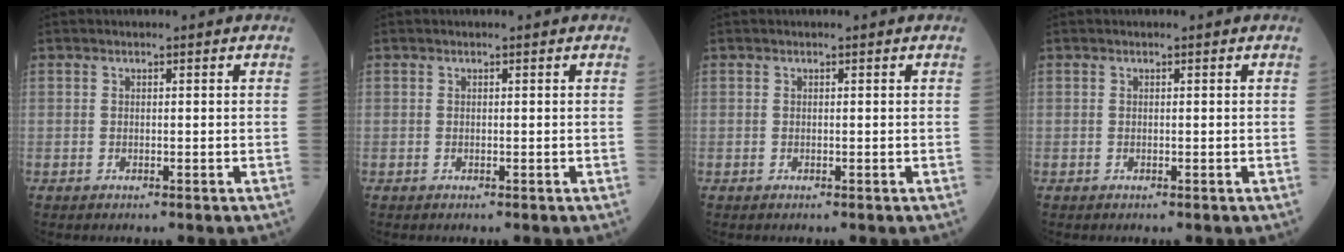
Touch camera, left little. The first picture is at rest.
{"total": 0.0}
{"total": 0.0}
{"total": 0.0}